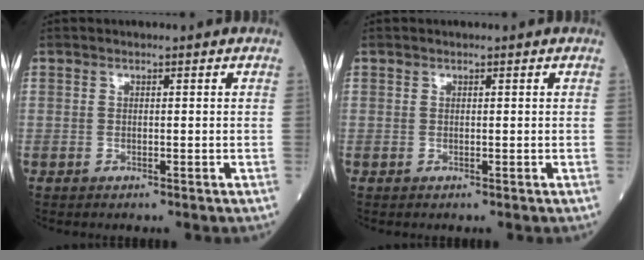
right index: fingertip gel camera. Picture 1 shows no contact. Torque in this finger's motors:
{"motor_torque": [0.00, -0.01, 0.00, 0.00]}